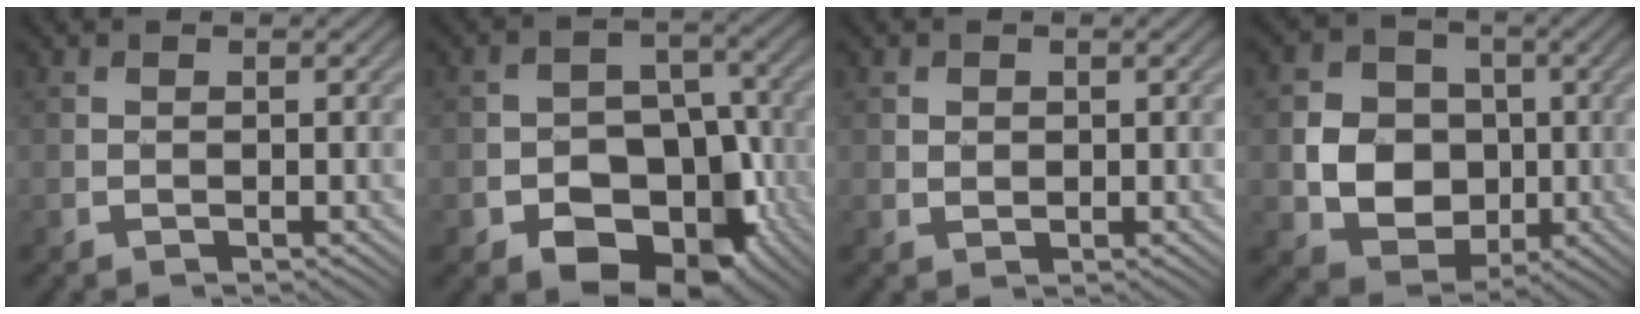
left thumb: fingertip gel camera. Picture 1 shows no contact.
{"total": 12.9, "force": [-5.9, 9.1, 6.9], "torque": [-0.087, -0.011, -0.115]}
{"total": 1.1, "force": [0.4, 1.0, 0.4], "torque": [-0.008, -0.004, 0.008]}
{"total": 8.7, "force": [-0.7, 7.5, 4.4], "torque": [-0.103, -0.010, -0.029]}